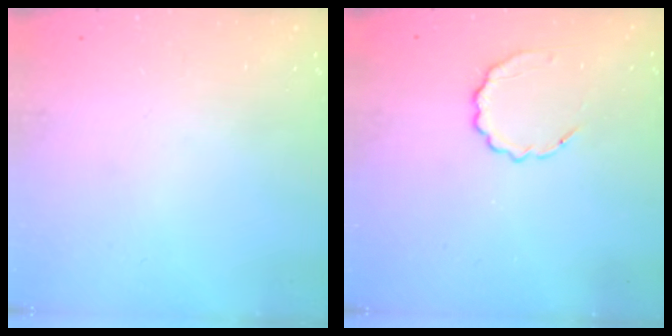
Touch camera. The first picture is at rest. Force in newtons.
{"total": 5.4, "press": 5.2, "slide": 1.5}